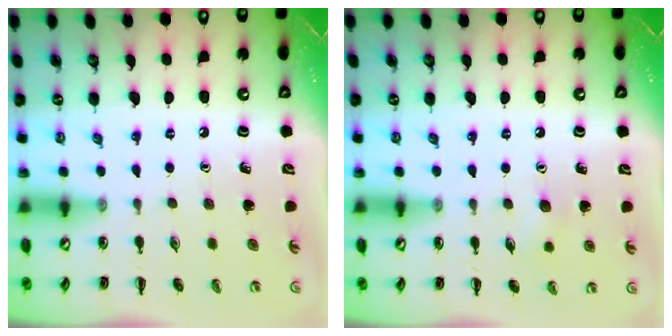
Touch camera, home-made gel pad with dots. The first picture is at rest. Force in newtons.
{"total": 5.6, "press": 5.4, "slide": 1.4}